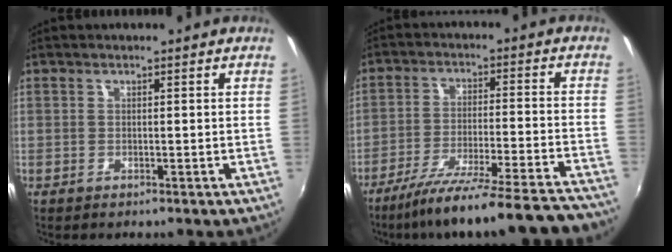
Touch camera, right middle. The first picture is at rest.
{"total": 24.1, "force": [-21.8, 1.0, 10.4], "torque": [-0.169, -0.055, -0.315]}